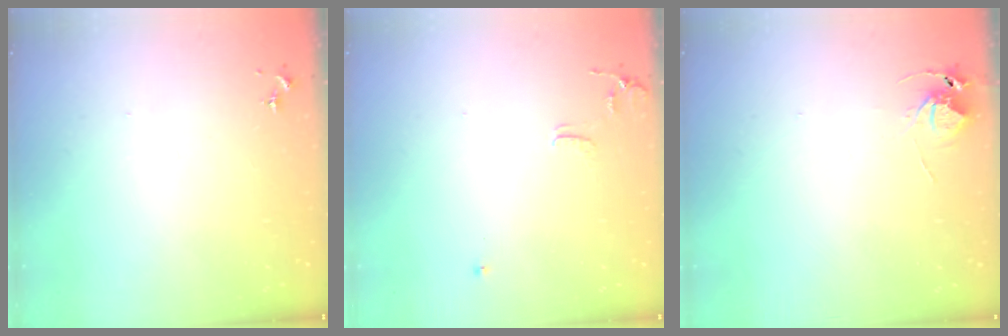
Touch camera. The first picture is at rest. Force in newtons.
{"total": 6.4, "press": 6.3, "slide": 0.8}
{"total": 5.7, "press": 5.7, "slide": 0.3}